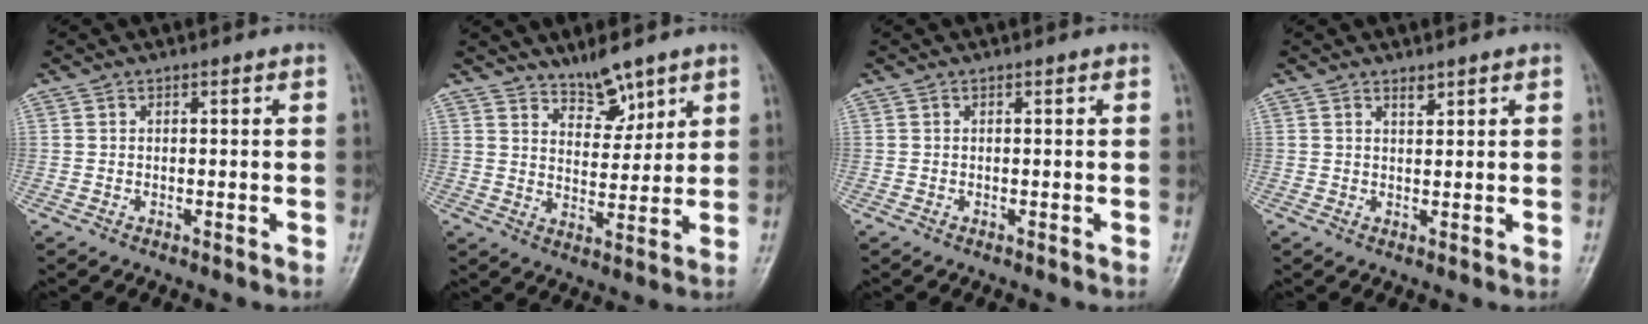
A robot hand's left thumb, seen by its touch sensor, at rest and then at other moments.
{"total": 4.5, "force": [3.5, 1.9, 2.0], "torque": [-0.014, -0.029, 0.062]}
{"total": 0.0}
{"total": 1.4, "force": [1.1, 0.5, 0.6], "torque": [-0.005, -0.010, 0.019]}